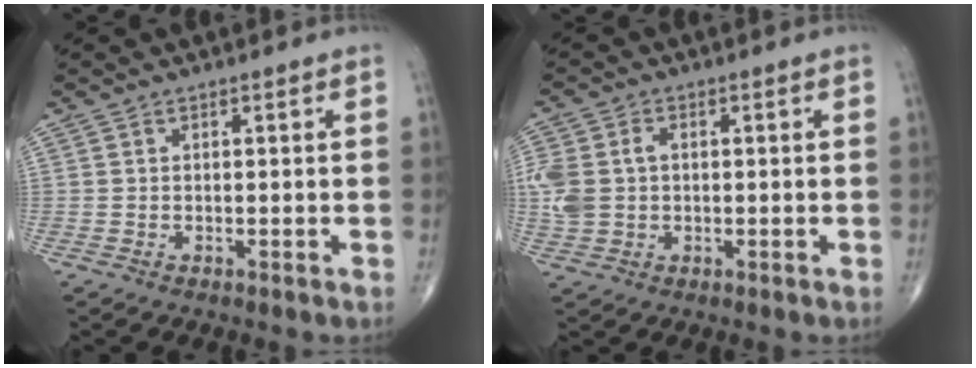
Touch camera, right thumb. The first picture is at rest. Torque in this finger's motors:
{"motor_torque": [0.09, 0.13, 0.49, 0.22, 0.13]}